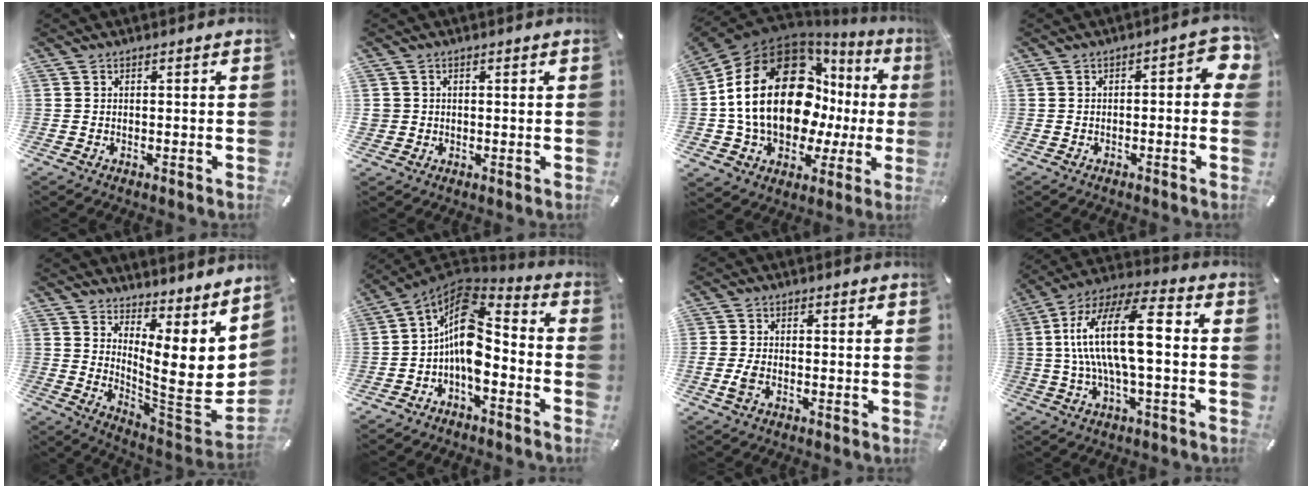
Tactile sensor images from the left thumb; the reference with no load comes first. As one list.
[{"total": 2.2, "force": [0.6, 2.1, 0.0], "torque": [-0.002, 0.004, 0.011]}, {"total": 25.7, "force": [3.9, 17.6, 18.2], "torque": [-0.354, -0.030, 0.085]}, {"total": 5.0, "force": [-0.8, 2.4, 4.3], "torque": [-0.060, 0.008, -0.017]}, {"total": 14.8, "force": [4.6, 5.5, 12.9], "torque": [-0.165, -0.086, 0.084]}, {"total": 13.7, "force": [-1.7, 8.2, 10.8], "torque": [-0.218, -0.007, -0.029]}, {"total": 2.7, "force": [-0.6, 1.5, 2.2], "torque": [-0.045, 0.001, -0.011]}, {"total": 19.1, "force": [0.8, 6.9, 17.8], "torque": [-0.362, 0.004, 0.005]}]